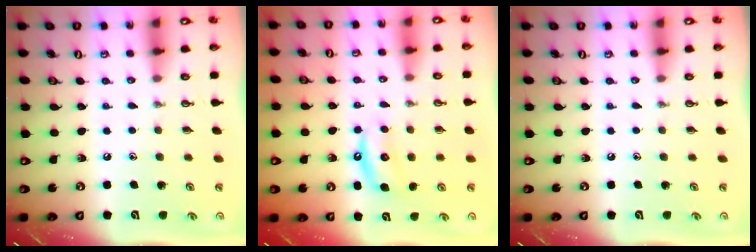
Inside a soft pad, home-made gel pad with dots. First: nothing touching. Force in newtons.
{"total": 6.1, "press": 6.1, "slide": 0.7}
{"total": 0.0}